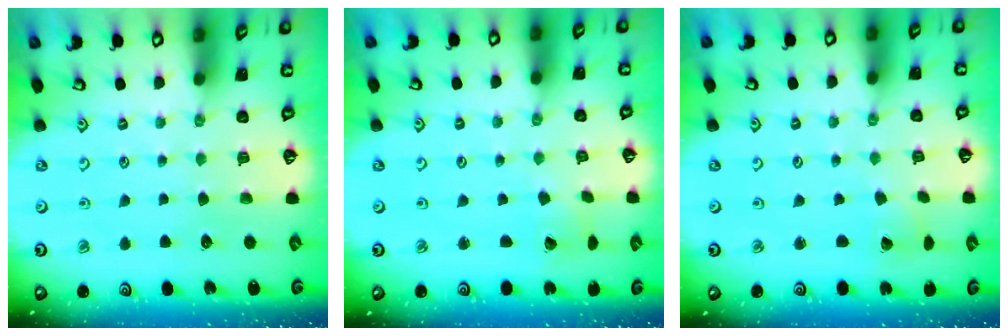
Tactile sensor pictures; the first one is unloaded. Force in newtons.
{"total": 3.5, "press": 3.5, "slide": 0.4}
{"total": 2.0, "press": 2.0, "slide": 0.3}